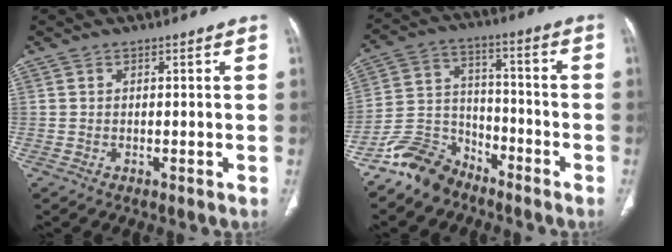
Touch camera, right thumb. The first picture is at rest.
{"total": 10.4, "force": [-8.3, 5.7, 2.6], "torque": [-0.040, 0.071, -0.167]}